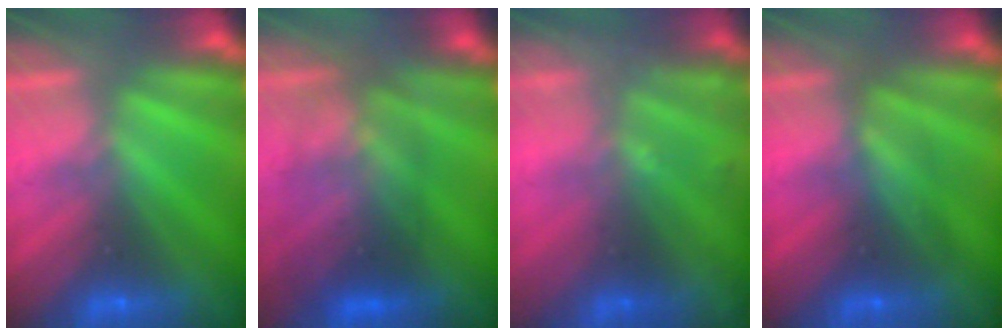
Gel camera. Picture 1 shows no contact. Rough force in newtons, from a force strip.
{"total": 2.8}
{"total": 1.8}
{"total": 2.3}